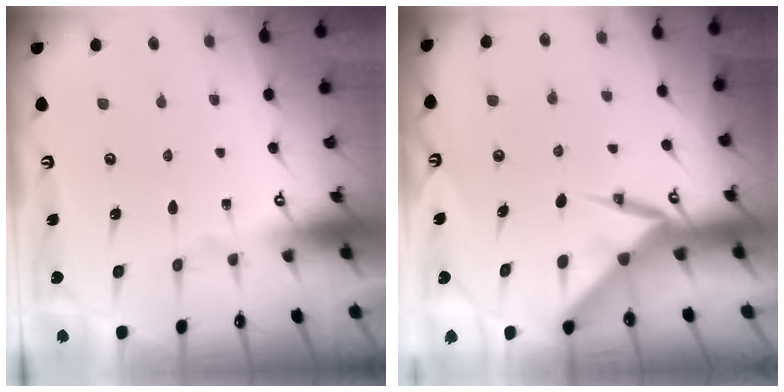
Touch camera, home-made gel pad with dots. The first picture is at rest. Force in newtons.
{"total": 6.5, "press": 6.5, "slide": 0.8}